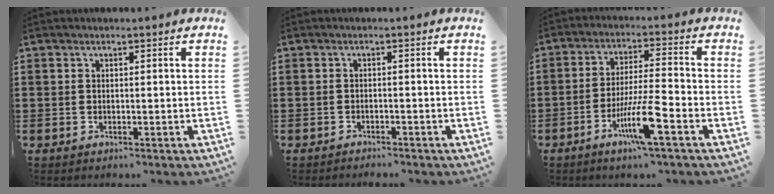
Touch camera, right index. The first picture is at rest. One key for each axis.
{"total": 1.1, "fx": -1.1, "fy": 0.0, "fz": 0.0, "tx": -0.003, "ty": 0.002, "tz": -0.023}
{"total": 8.6, "fx": -4.2, "fy": 0.4, "fz": 7.5, "tx": -0.155, "ty": -0.014, "tz": -0.081}